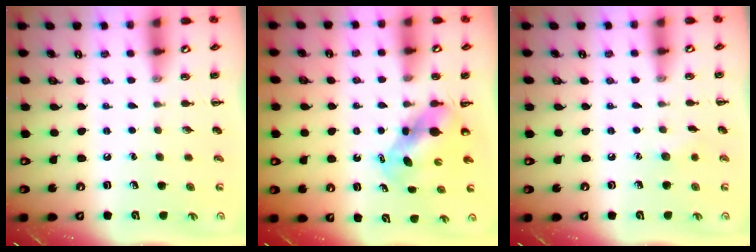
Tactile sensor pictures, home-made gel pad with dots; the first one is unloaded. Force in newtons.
{"total": 5.1, "press": 5.1, "slide": 0.5}
{"total": 4.9, "press": 4.7, "slide": 1.3}